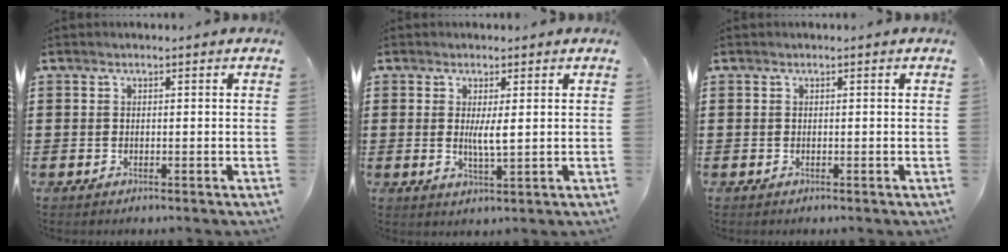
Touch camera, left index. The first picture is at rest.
{"total": 3.3, "force": [0.6, 0.4, 3.2], "torque": [-0.062, -0.003, 0.009]}
{"total": 0.0}